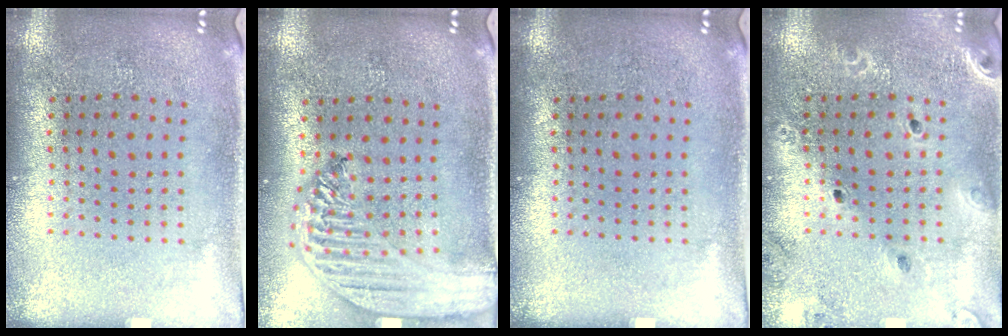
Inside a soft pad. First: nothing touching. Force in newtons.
{"total": 2.7, "press": 2.2, "slide": 1.5}
{"total": 0.0}
{"total": 1.7, "press": 1.7, "slide": 0.4}